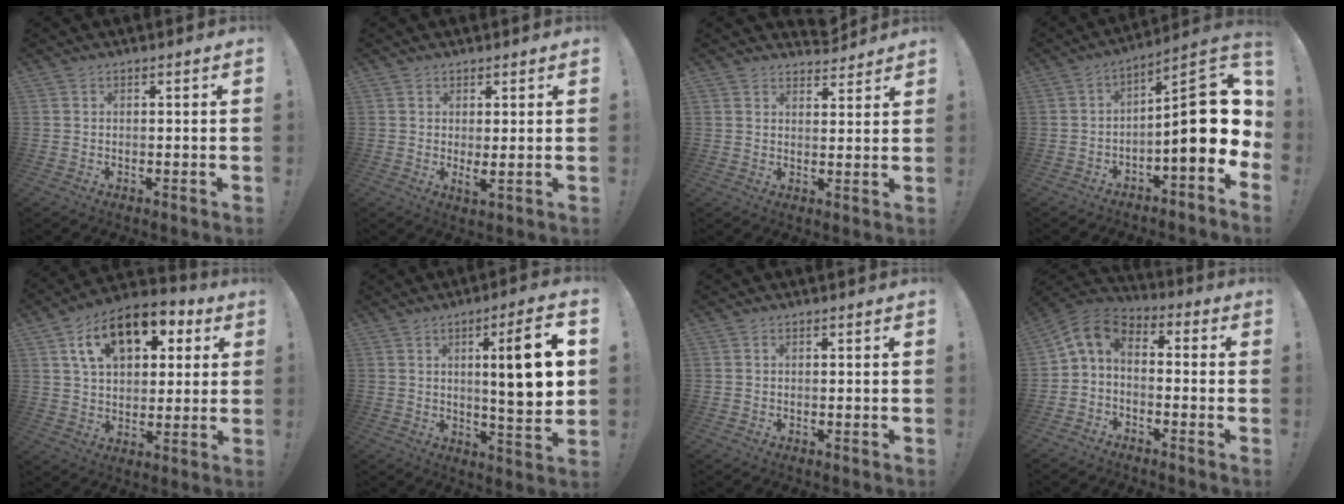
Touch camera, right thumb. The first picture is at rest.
{"total": 2.7, "force": [1.1, 0.2, 2.4], "torque": [-0.035, -0.015, 0.018]}
{"total": 3.9, "force": [3.4, 1.8, 0.4], "torque": [0.002, -0.025, 0.063]}
{"total": 16.9, "force": [-1.2, 5.4, 16.0], "torque": [-0.217, 0.011, -0.012]}
{"total": 16.0, "force": [7.5, 9.7, 10.3], "torque": [-0.164, -0.025, 0.135]}
{"total": 14.8, "force": [2.9, 1.8, 14.4], "torque": [-0.199, -0.018, 0.029]}
{"total": 0.0}
{"total": 5.9, "force": [-1.1, 3.8, 4.4], "torque": [-0.100, 0.006, -0.018]}